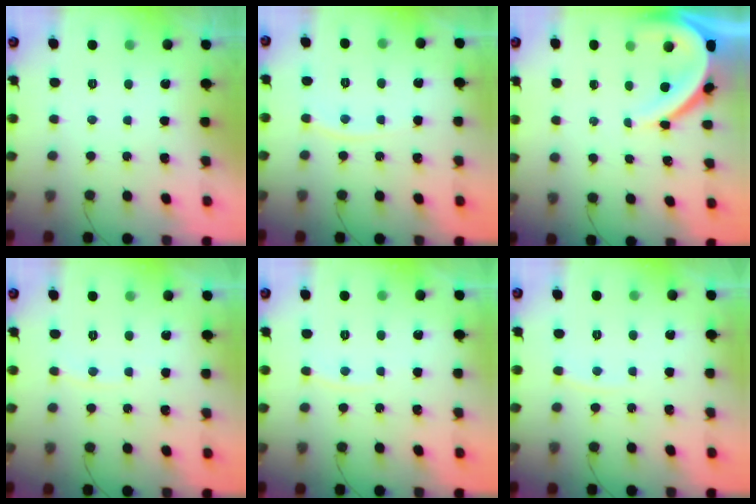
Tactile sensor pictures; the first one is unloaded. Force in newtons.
{"total": 4.8, "press": 4.8, "slide": 0.6}
{"total": 9.2, "press": 9.1, "slide": 0.9}
{"total": 2.8, "press": 2.7, "slide": 0.4}
{"total": 3.2, "press": 3.2, "slide": 0.4}
{"total": 3.6, "press": 3.5, "slide": 0.5}